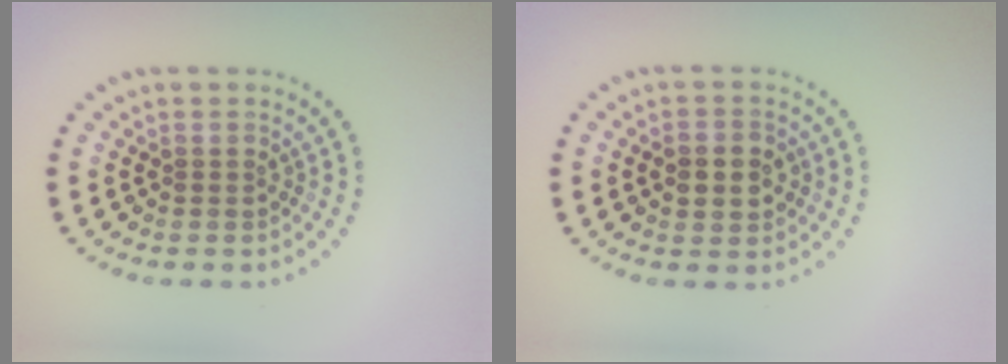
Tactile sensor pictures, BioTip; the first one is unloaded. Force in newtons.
{"total": 2.9, "press": 2.9, "slide": 0.1}